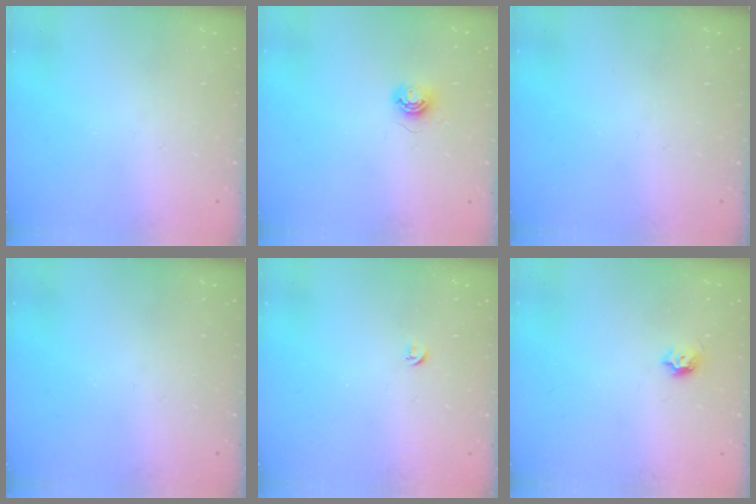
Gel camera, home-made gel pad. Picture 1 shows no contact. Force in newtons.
{"total": 5.6, "press": 5.6, "slide": 0.3}
{"total": 0.0}
{"total": 0.0}
{"total": 3.4, "press": 3.3, "slide": 0.6}
{"total": 4.1, "press": 4.0, "slide": 0.7}